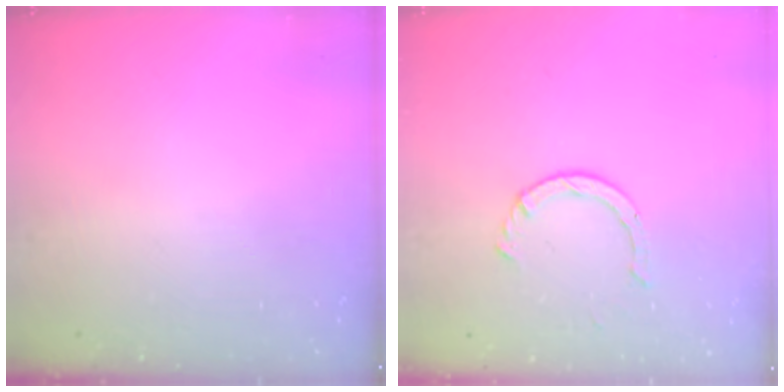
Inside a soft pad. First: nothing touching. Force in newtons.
{"total": 2.3, "press": 2.3, "slide": 0.2}